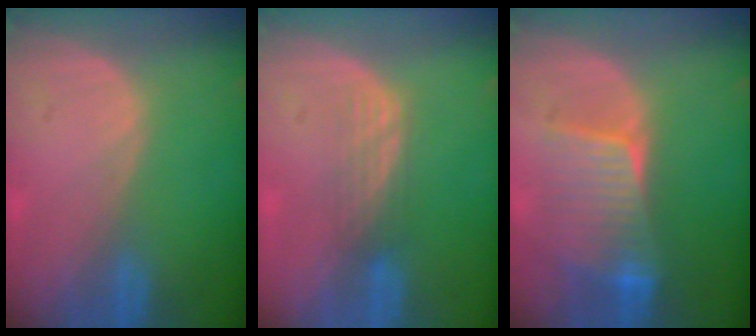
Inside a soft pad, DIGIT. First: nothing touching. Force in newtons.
{"total": 3.1, "press": 2.6, "slide": 1.6}
{"total": 6.8, "press": 6.8, "slide": 0.5}